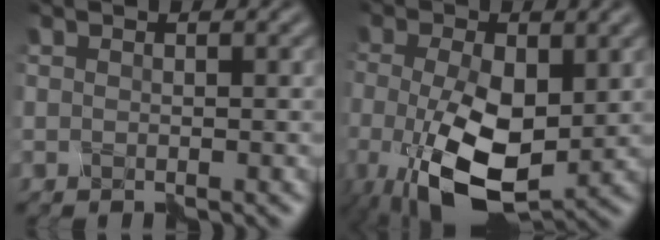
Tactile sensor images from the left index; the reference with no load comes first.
{"total": 10.1, "force": [-2.5, 5.0, 8.5], "torque": [-0.176, -0.020, -0.041]}